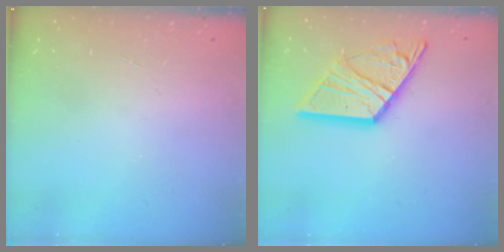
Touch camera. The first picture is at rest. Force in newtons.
{"total": 15.2, "press": 15.2, "slide": 1.2}